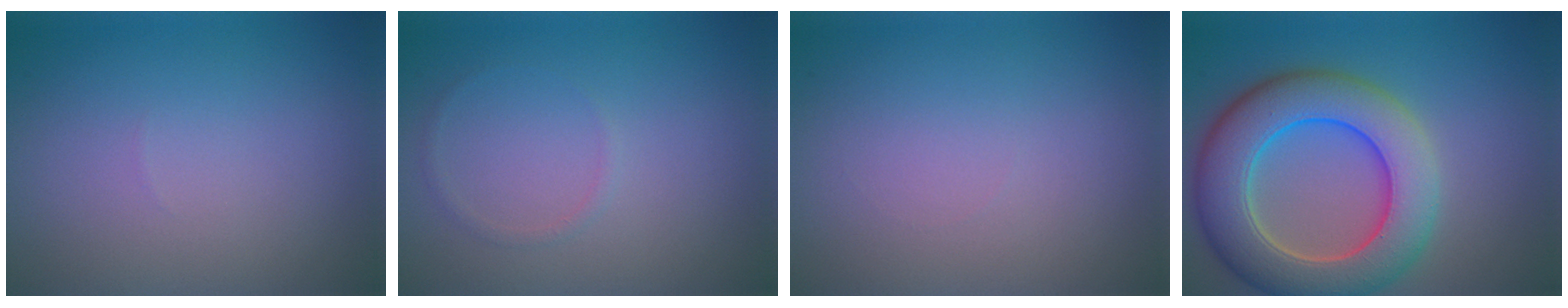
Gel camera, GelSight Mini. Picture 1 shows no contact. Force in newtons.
{"total": 0.6, "press": 0.6, "slide": 0.1}
{"total": 0.0}
{"total": 9.8, "press": 9.7, "slide": 0.6}